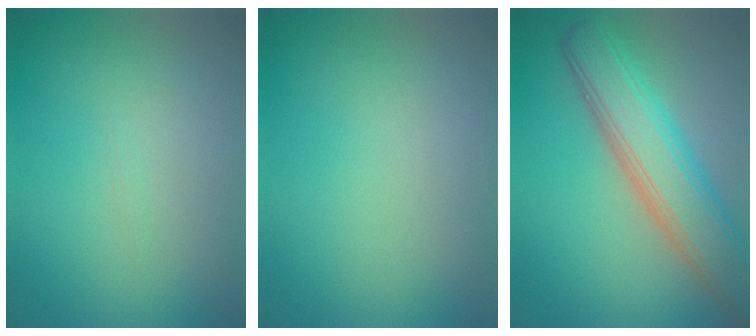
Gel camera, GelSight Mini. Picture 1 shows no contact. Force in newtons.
{"total": 0.0}
{"total": 7.4, "press": 7.3, "slide": 0.7}